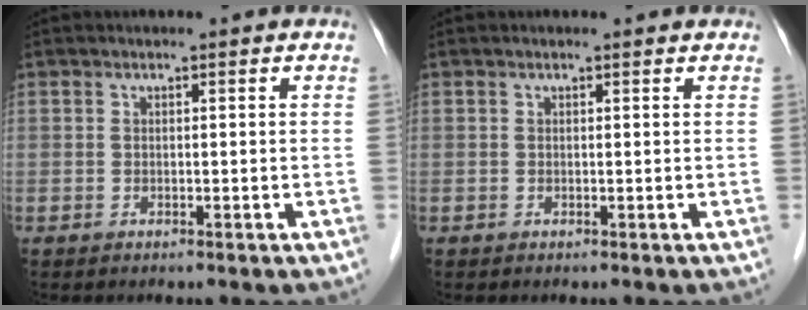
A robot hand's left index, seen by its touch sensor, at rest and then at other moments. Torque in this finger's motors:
{"motor_torque": [0.09, -0.05, -0.10, -0.07]}